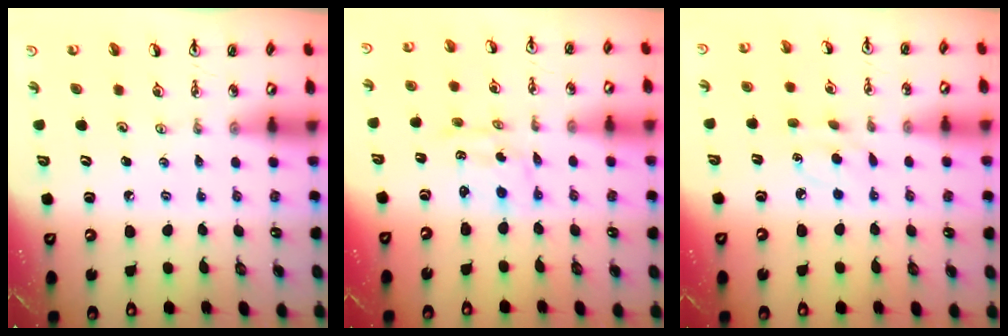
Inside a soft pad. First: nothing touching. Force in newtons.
{"total": 1.3, "press": 1.1, "slide": 0.8}
{"total": 5.8, "press": 5.8, "slide": 0.6}